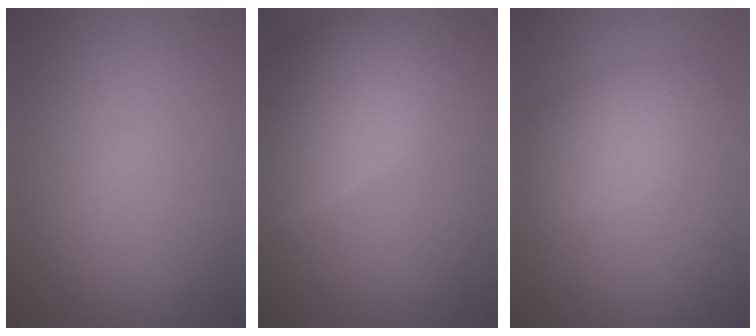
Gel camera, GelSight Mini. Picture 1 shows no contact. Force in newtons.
{"total": 9.6, "press": 9.5, "slide": 0.7}
{"total": 3.7, "press": 3.7, "slide": 0.1}